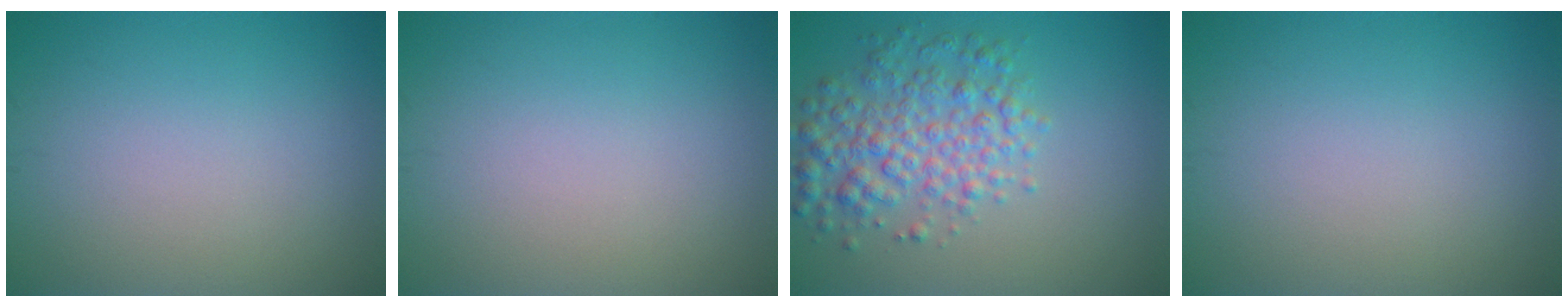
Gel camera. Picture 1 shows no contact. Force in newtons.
{"total": 0.0}
{"total": 5.0, "press": 5.0, "slide": 0.1}
{"total": 0.0}